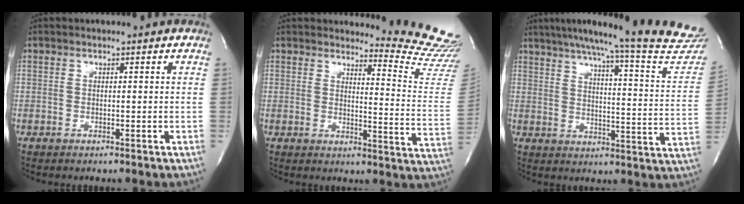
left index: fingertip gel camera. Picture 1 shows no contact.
{"total": 13.5, "force": [13.4, -1.1, 1.1], "torque": [-0.002, -0.157, 0.129]}
{"total": 24.8, "force": [22.8, 0.0, 9.8], "torque": [-0.141, -0.089, 0.271]}